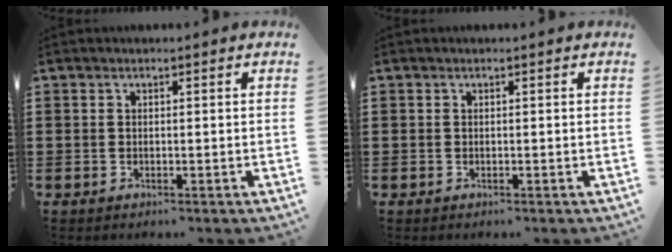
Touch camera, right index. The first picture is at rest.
{"total": 0.0}